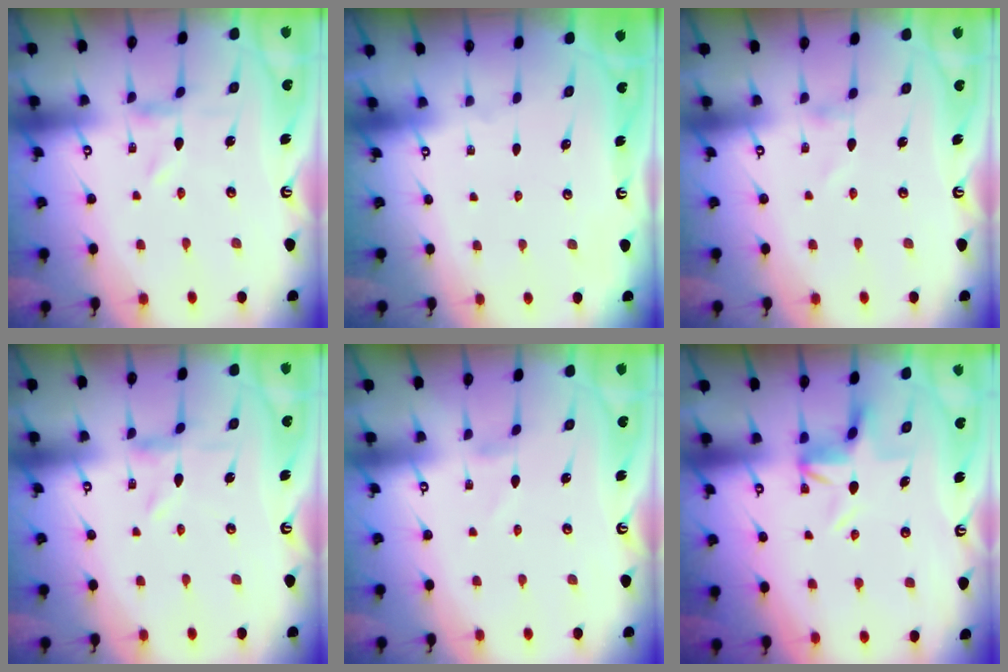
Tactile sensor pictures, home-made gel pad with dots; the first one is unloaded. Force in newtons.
{"total": 0.0}
{"total": 0.8, "press": 0.7, "slide": 0.3}
{"total": 1.2, "press": 1.1, "slide": 0.3}
{"total": 1.1, "press": 1.1, "slide": 0.1}
{"total": 5.1, "press": 5.1, "slide": 0.6}